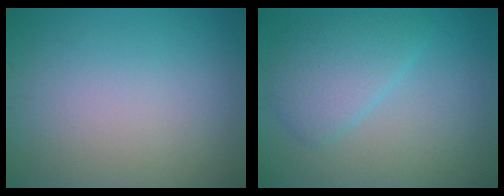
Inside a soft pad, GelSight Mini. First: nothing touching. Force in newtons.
{"total": 4.0, "press": 4.0, "slide": 0.1}